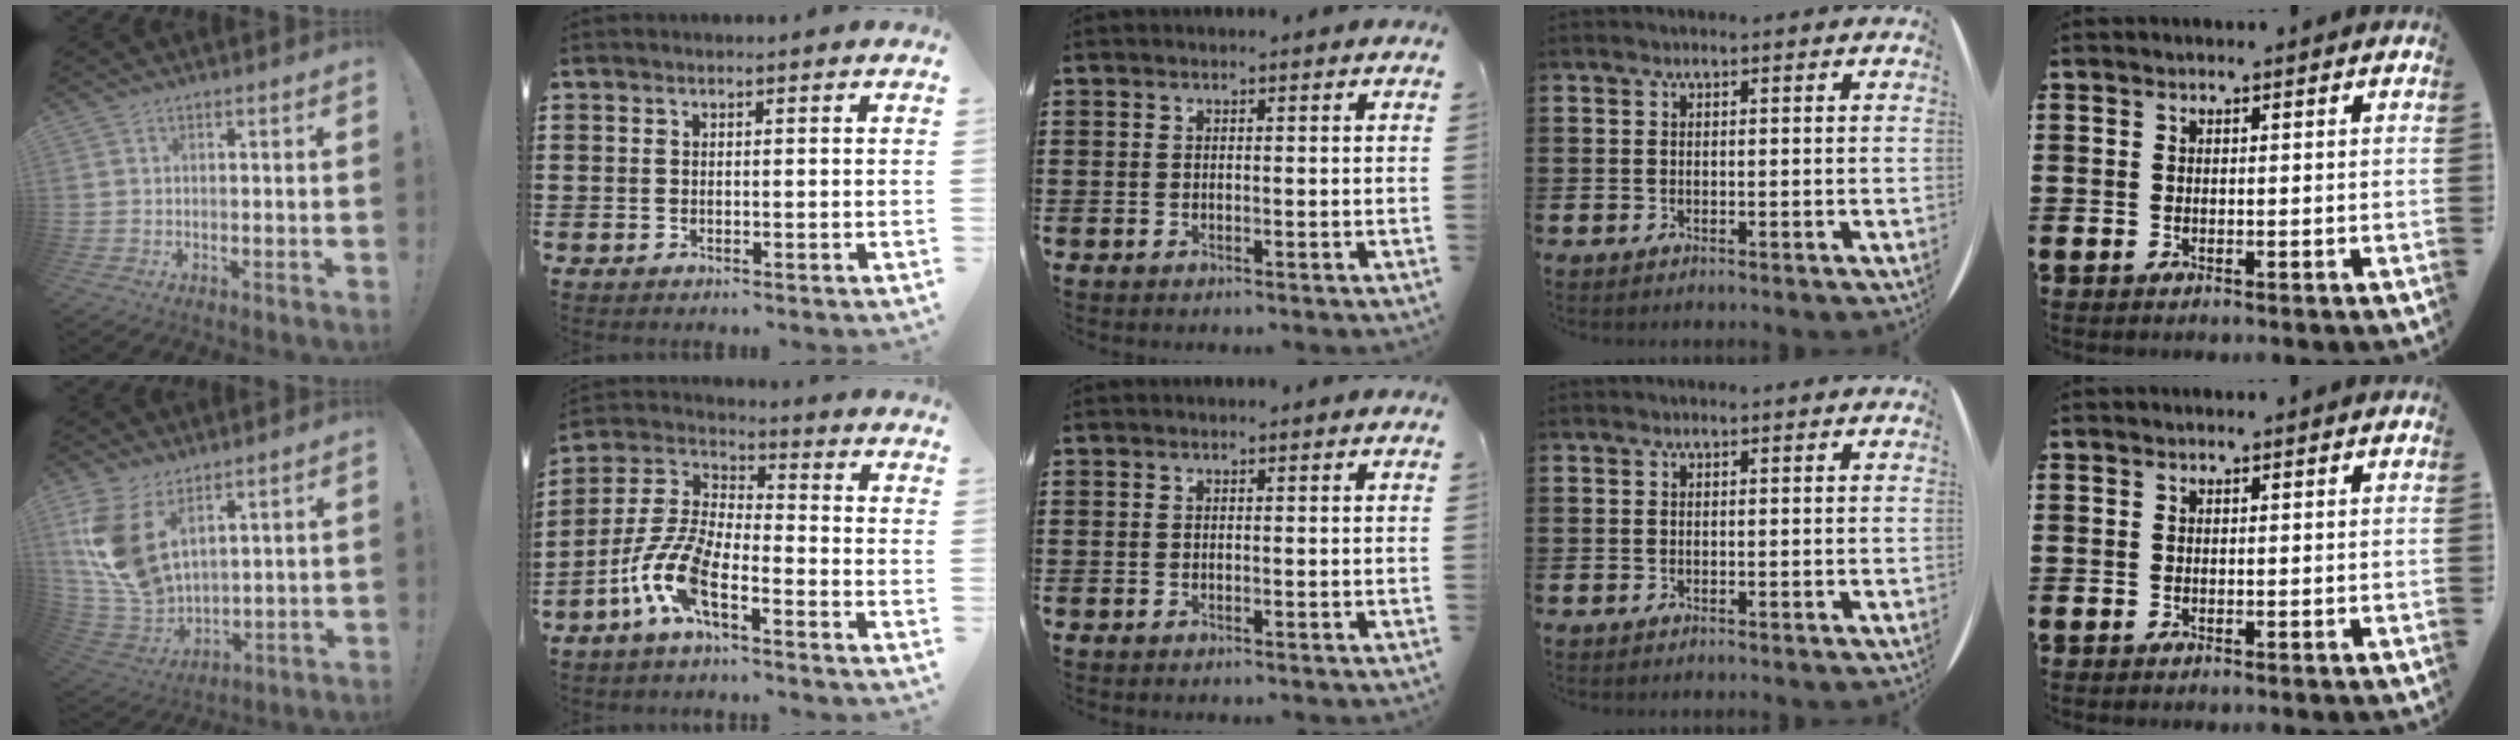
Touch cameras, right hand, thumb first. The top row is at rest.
{"thumb": {"total": 14.6, "force": [6.9, 8.4, 9.8], "torque": [-0.213, -0.050, 0.130]}, "index": {"total": 9.9, "force": [-5.6, 3.0, 7.7], "torque": [-0.198, -0.020, -0.114]}}